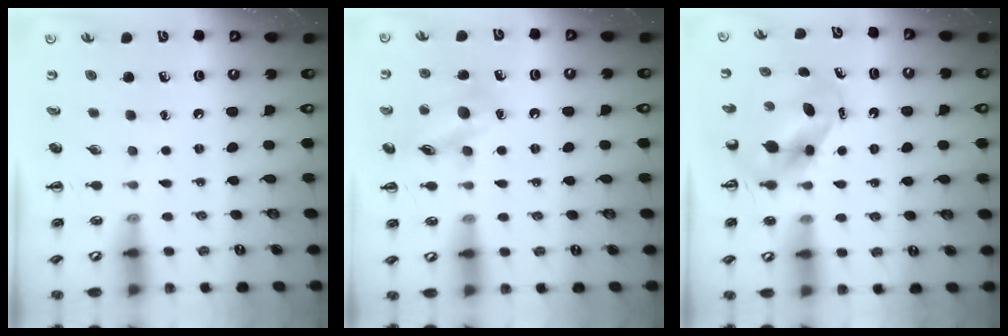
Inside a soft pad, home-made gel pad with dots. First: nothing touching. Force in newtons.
{"total": 13.1, "press": 13.1, "slide": 0.9}
{"total": 5.5, "press": 5.4, "slide": 1.3}